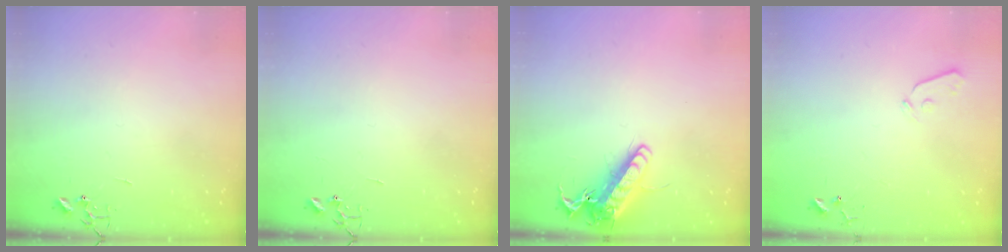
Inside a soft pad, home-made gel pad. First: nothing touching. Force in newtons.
{"total": 0.0}
{"total": 16.5, "press": 16.3, "slide": 2.7}
{"total": 3.6, "press": 3.5, "slide": 0.7}